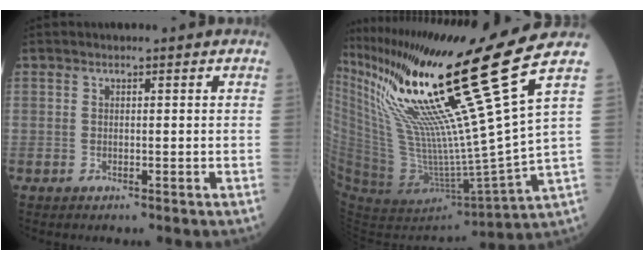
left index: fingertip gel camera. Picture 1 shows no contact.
{"total": 25.7, "force": [16.5, -4.1, 19.3], "torque": [-0.332, -0.057, 0.292]}